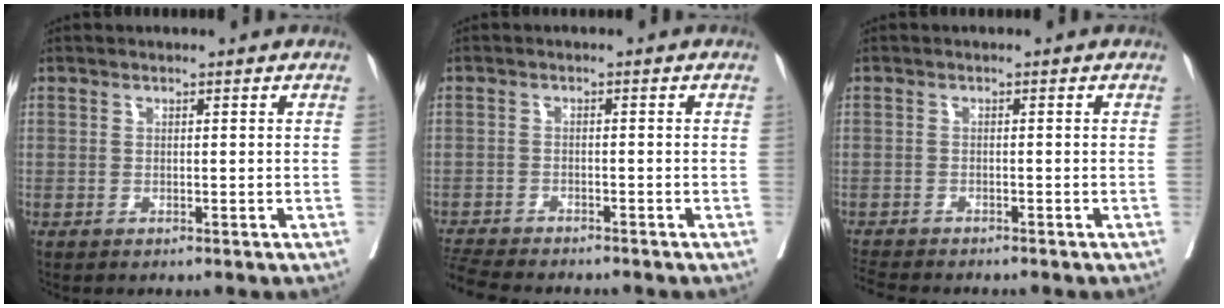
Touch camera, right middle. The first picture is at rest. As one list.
[{"total": 7.9, "force": [-7.4, 0.9, 2.8], "torque": [-0.044, -0.014, -0.121]}, {"total": 5.2, "force": [-4.8, 0.6, 1.8], "torque": [-0.026, -0.012, -0.079]}]